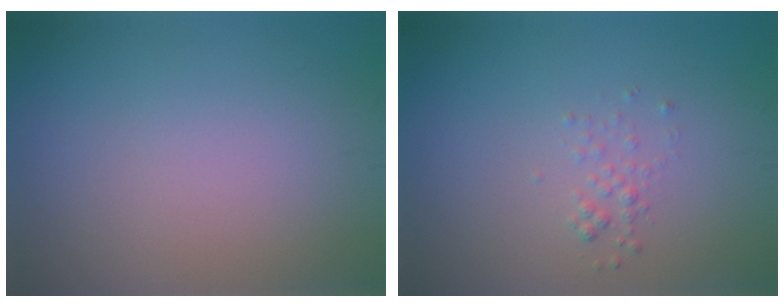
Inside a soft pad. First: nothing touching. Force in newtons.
{"total": 1.0, "press": 1.0, "slide": 0.1}